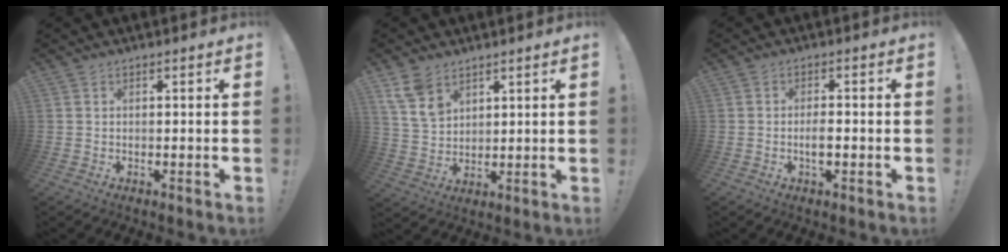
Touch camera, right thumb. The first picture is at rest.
{"total": 9.4, "force": [6.1, 5.7, 4.2], "torque": [-0.081, -0.024, 0.124]}
{"total": 3.4, "force": [-1.0, 1.1, 3.1], "torque": [-0.045, 0.001, -0.019]}